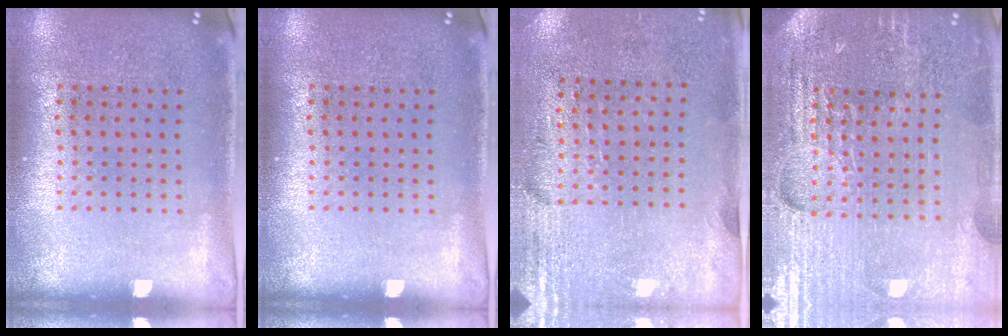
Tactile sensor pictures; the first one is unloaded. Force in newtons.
{"total": 0.0}
{"total": 2.8, "press": 2.4, "slide": 1.4}
{"total": 4.9, "press": 4.6, "slide": 1.7}